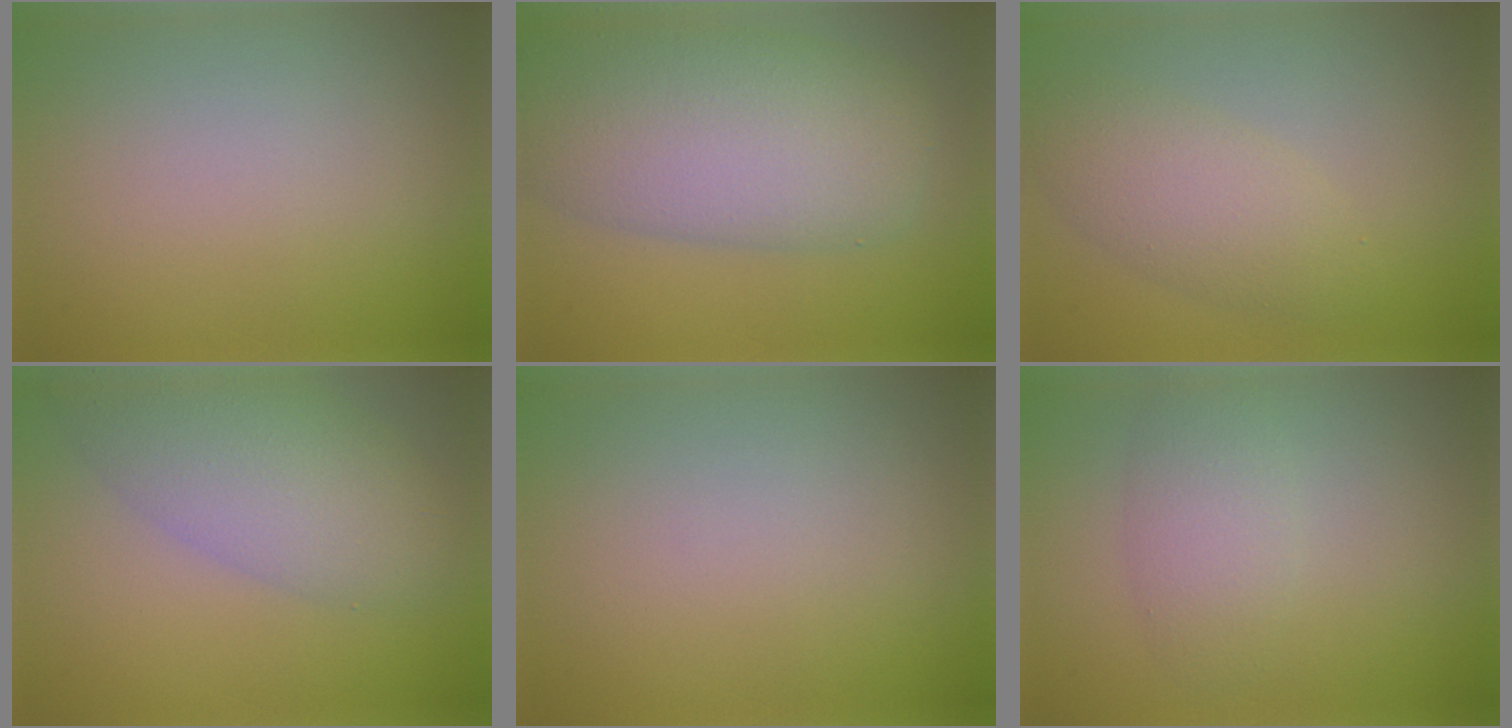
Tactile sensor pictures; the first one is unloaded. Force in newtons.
{"total": 10.6, "press": 10.6, "slide": 0.6}
{"total": 3.8, "press": 3.8, "slide": 0.2}
{"total": 6.3, "press": 6.2, "slide": 0.8}
{"total": 0.0}
{"total": 2.9, "press": 2.9, "slide": 0.2}